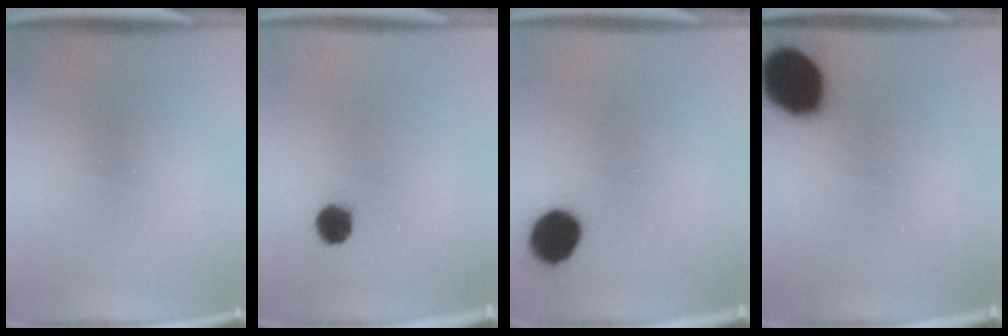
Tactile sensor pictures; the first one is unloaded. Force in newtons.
{"total": 4.0}
{"total": 10.4}
{"total": 17.4}